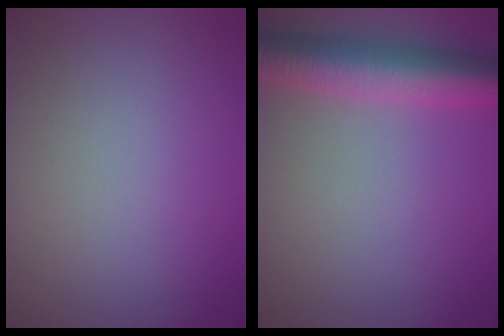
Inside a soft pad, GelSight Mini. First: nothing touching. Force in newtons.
{"total": 6.6, "press": 6.6, "slide": 0.2}